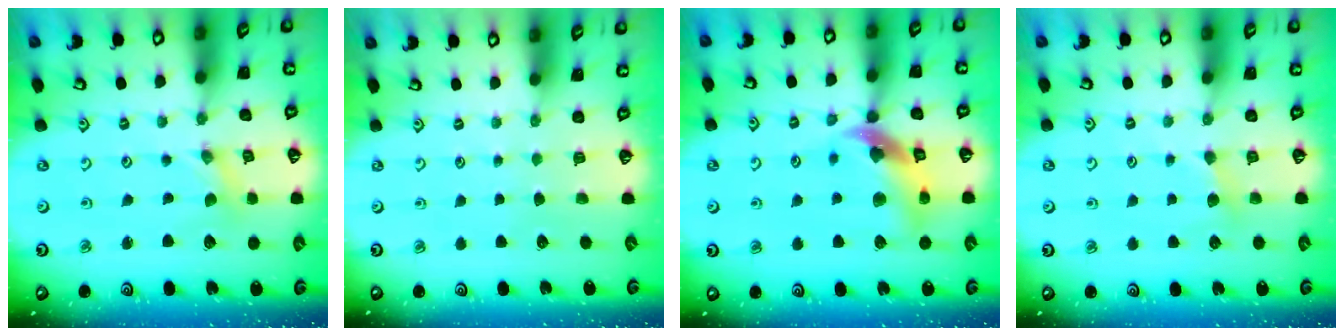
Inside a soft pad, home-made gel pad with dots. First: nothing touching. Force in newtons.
{"total": 0.0}
{"total": 11.7, "press": 11.6, "slide": 1.6}
{"total": 3.4, "press": 3.4, "slide": 0.5}